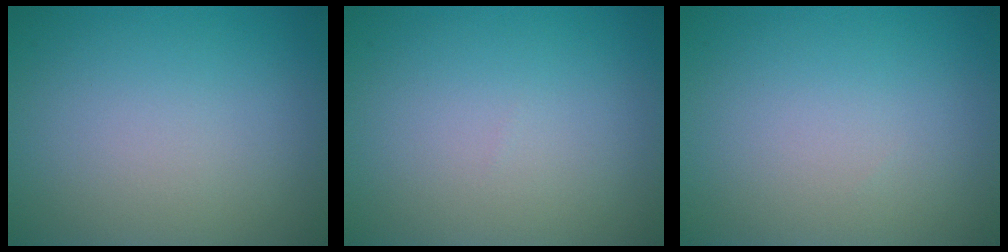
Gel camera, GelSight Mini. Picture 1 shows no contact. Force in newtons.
{"total": 0.0}
{"total": 0.0}